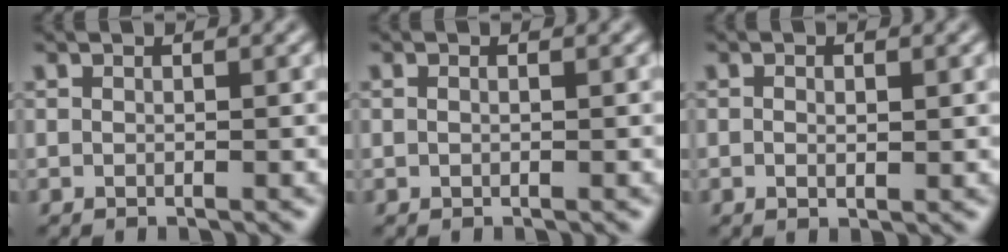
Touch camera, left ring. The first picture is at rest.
{"total": 0.9, "force": [0.5, 0.5, 0.6], "torque": [-0.005, -0.008, 0.000]}
{"total": 1.3, "force": [0.1, 0.6, 1.1], "torque": [-0.018, -0.002, 0.001]}